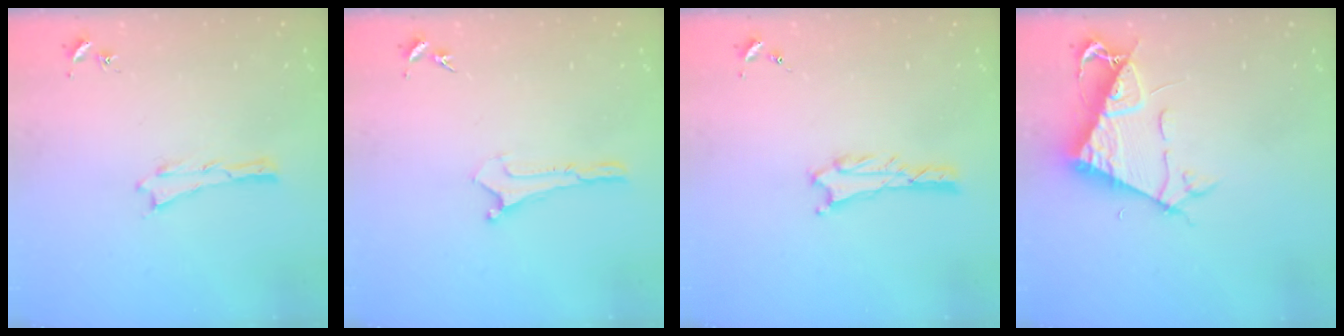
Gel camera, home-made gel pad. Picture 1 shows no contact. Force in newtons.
{"total": 0.0}
{"total": 1.3, "press": 1.3, "slide": 0.3}
{"total": 7.6, "press": 7.6, "slide": 1.0}